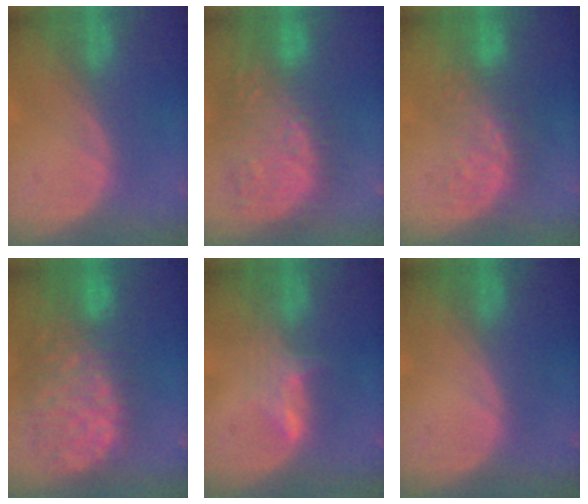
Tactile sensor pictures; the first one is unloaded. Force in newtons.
{"total": 11.8, "press": 11.1, "slide": 4.0}
{"total": 6.4, "press": 6.2, "slide": 1.3}
{"total": 12.9, "press": 10.6, "slide": 7.2}
{"total": 2.9, "press": 2.9, "slide": 0.4}
{"total": 0.0}